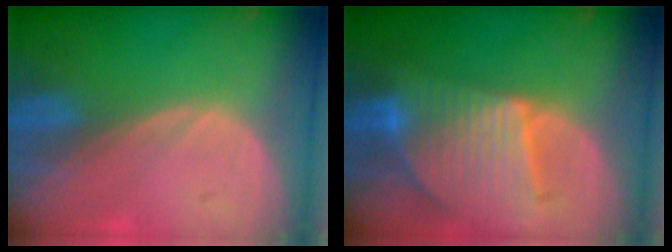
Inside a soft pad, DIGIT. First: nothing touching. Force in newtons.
{"total": 9.4, "press": 8.1, "slide": 4.7}